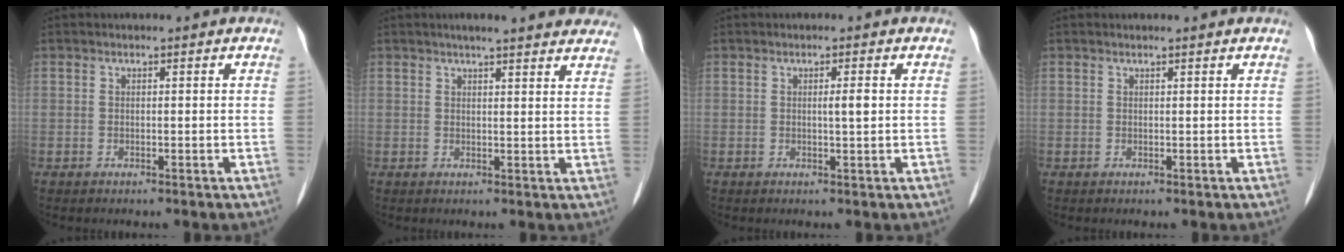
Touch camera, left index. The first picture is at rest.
{"total": 13.2, "force": [11.6, 1.9, 6.0], "torque": [-0.062, 0.017, 0.127]}
{"total": 1.6, "force": [0.3, 0.0, 1.6], "torque": [-0.027, -0.001, 0.005]}
{"total": 1.1, "force": [1.0, -0.1, 0.4], "torque": [-0.015, 0.007, 0.018]}